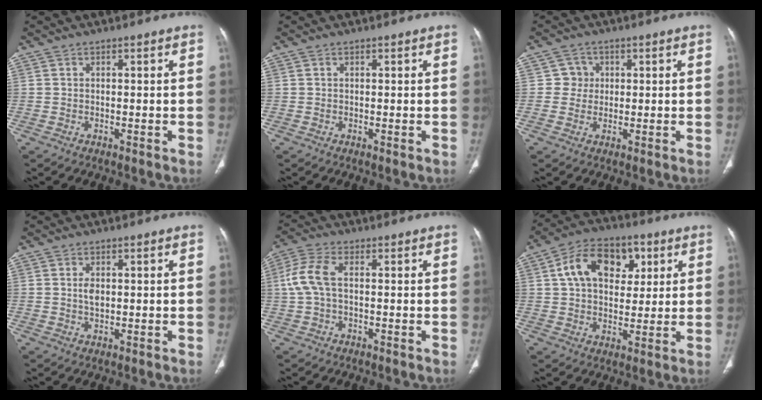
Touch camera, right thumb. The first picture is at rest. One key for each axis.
{"total": 0.0}
{"total": 3.1, "fx": 0.5, "fy": 3.1, "fz": 0.1, "tx": 0.022, "ty": 0.005, "tz": 0.002}
{"total": 2.2, "fx": 0.3, "fy": 1.4, "fz": 1.7, "tx": -0.031, "ty": -0.001, "tz": 0.006}
{"total": 6.5, "fx": 0.4, "fy": 3.2, "fz": 5.7, "tx": -0.144, "ty": 0.017, "tz": 0.005}
{"total": 14.4, "fx": 4.6, "fy": 9.7, "fz": 9.7, "tx": -0.127, "ty": 0.007, "tz": 0.071}